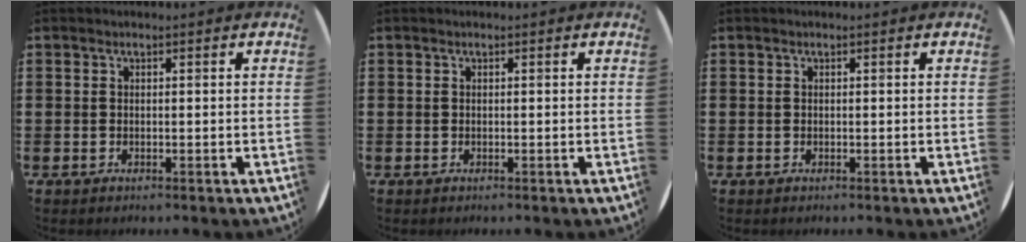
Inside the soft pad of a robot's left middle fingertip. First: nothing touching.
{"total": 0.0}
{"total": 0.0}